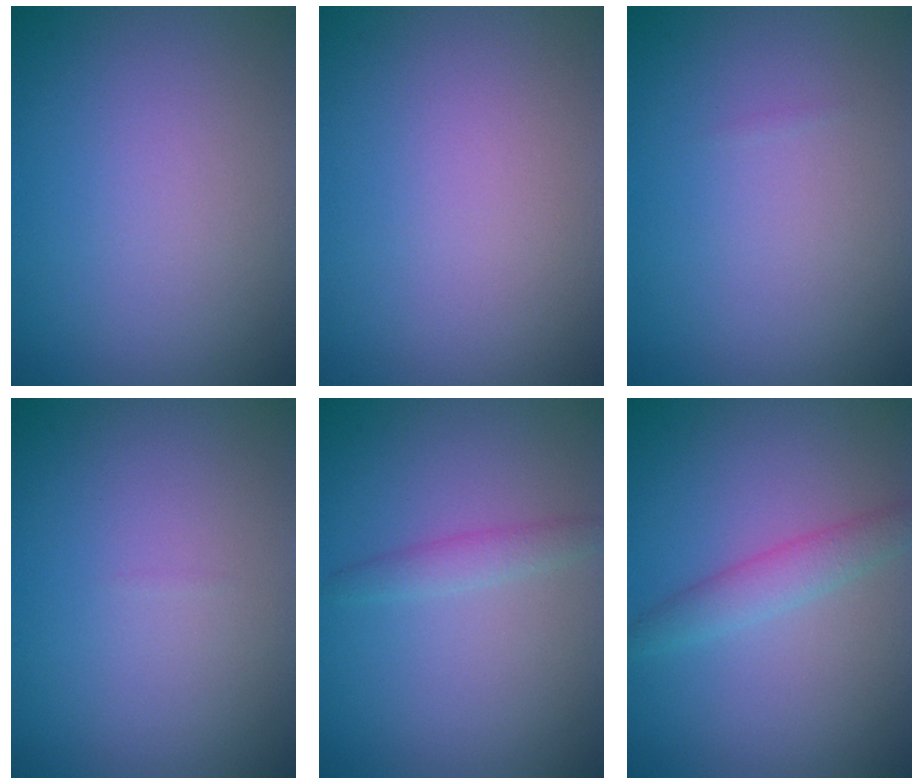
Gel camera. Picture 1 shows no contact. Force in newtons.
{"total": 0.0}
{"total": 0.0}
{"total": 0.0}
{"total": 1.5, "press": 1.5, "slide": 0.0}
{"total": 2.3, "press": 2.3, "slide": 0.1}